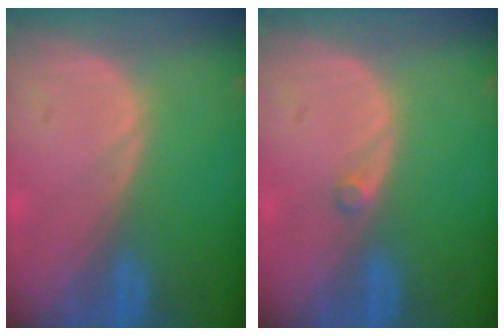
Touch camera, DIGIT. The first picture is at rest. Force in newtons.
{"total": 0.7, "press": 0.7, "slide": 0.1}